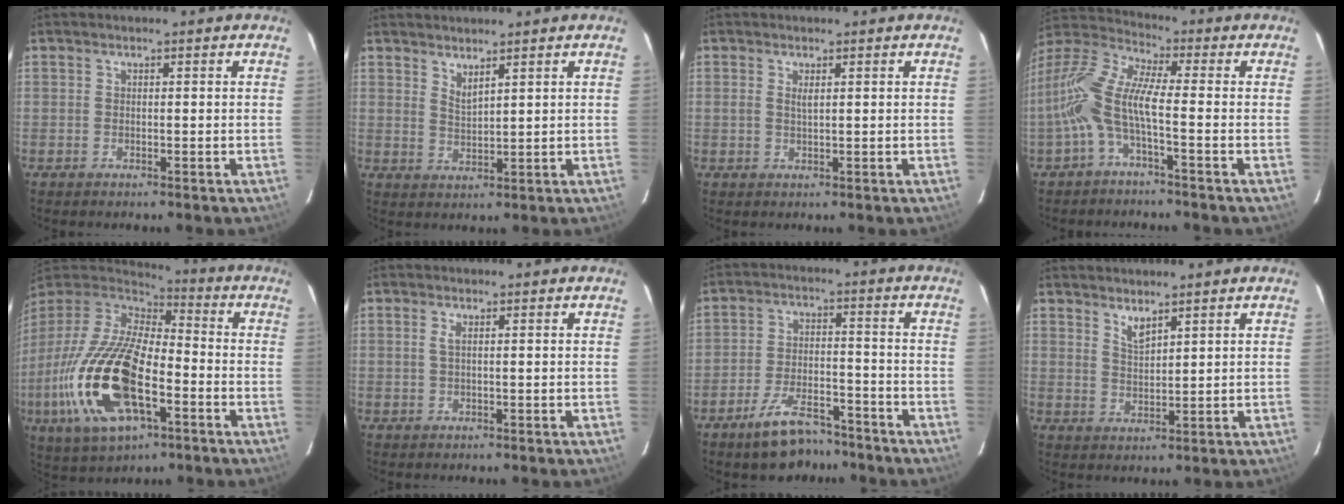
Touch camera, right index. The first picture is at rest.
{"total": 2.7, "force": [2.3, 0.3, 1.4], "torque": [-0.024, -0.003, 0.039]}
{"total": 1.3, "force": [0.5, 0.3, 1.1], "torque": [-0.021, 0.001, 0.008]}
{"total": 11.3, "force": [-2.7, 2.5, 10.7], "torque": [-0.223, 0.008, -0.058]}
{"total": 25.1, "force": [-8.2, 11.2, 21.0], "torque": [-0.448, -0.044, -0.149]}
{"total": 0.9, "force": [0.1, -0.2, 0.9], "torque": [-0.020, 0.000, 0.001]}
{"total": 10.4, "force": [-8.1, 4.2, 4.9], "torque": [-0.105, 0.011, -0.124]}
{"total": 2.7, "force": [2.4, 0.1, 1.1], "torque": [-0.021, -0.003, 0.044]}